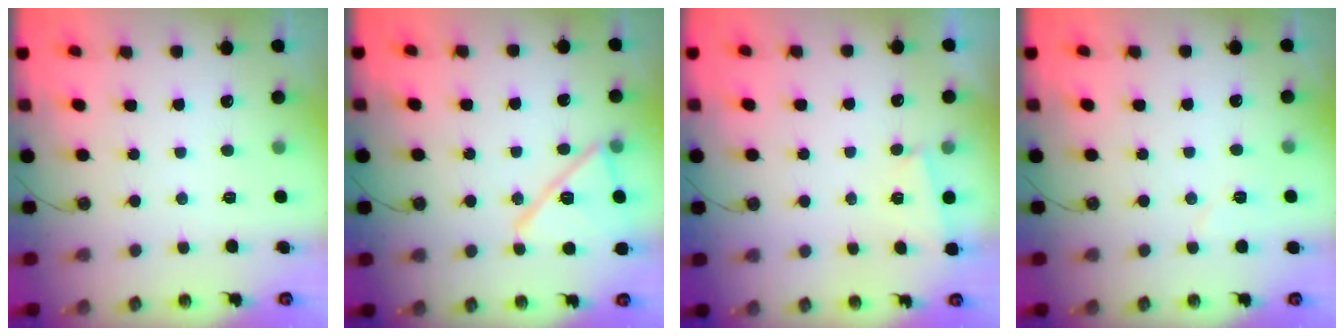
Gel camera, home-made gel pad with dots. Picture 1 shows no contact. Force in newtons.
{"total": 15.1, "press": 15.1, "slide": 0.3}
{"total": 1.5, "press": 1.4, "slide": 0.5}
{"total": 5.0, "press": 4.9, "slide": 1.1}